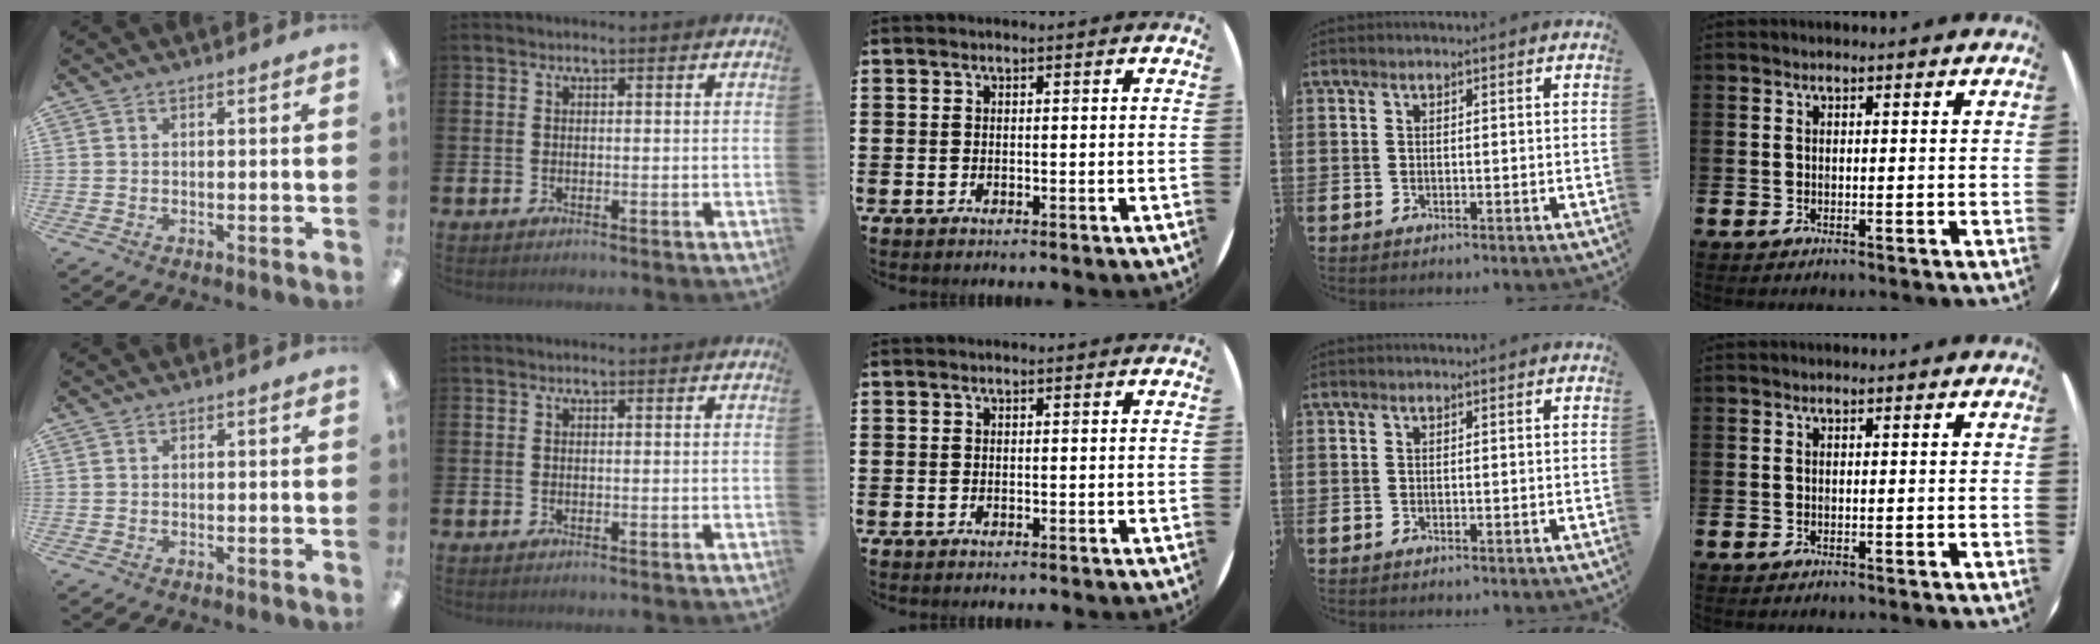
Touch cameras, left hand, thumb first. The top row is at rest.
{}